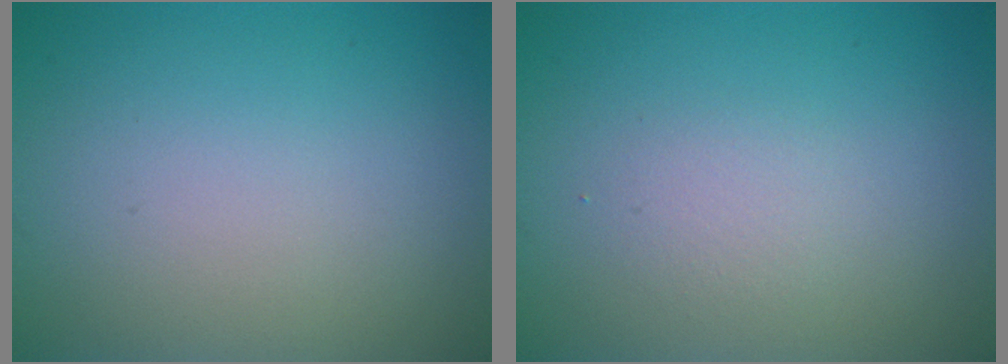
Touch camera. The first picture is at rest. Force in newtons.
{"total": 1.3, "press": 1.3, "slide": 0.1}